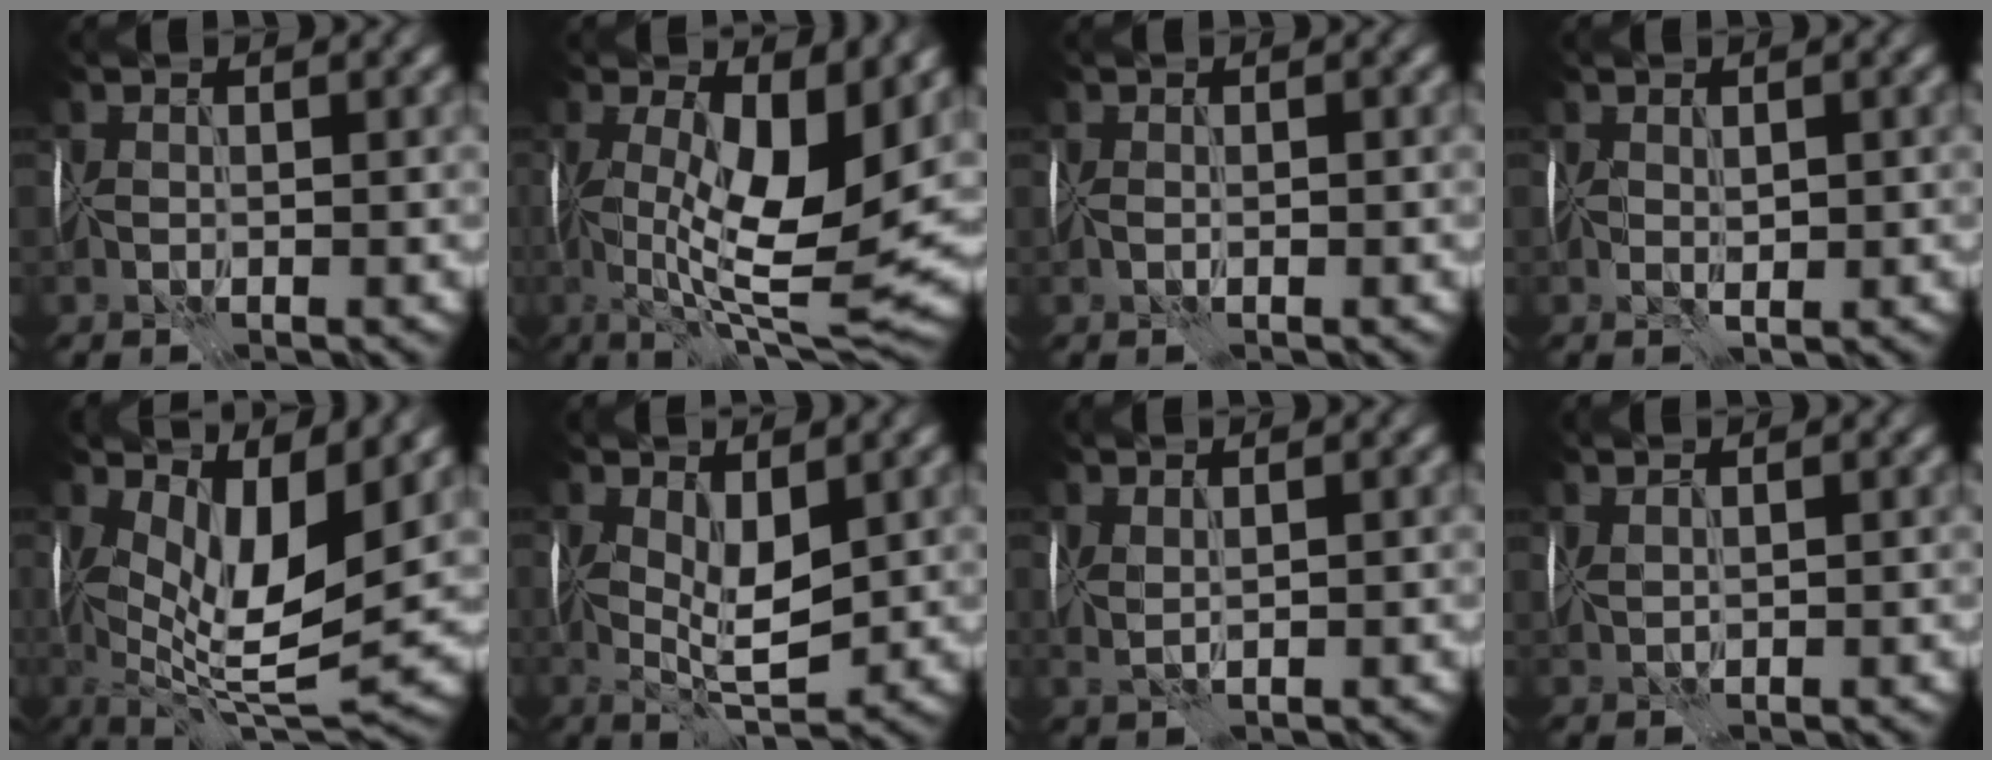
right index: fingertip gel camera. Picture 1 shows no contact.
{"total": 10.8, "force": [1.1, 3.7, 10.1], "torque": [-0.161, -0.013, 0.018]}
{"total": 0.9, "force": [-0.1, 0.4, 0.8], "torque": [-0.015, 0.003, 0.000]}
{"total": 1.7, "force": [0.1, 0.9, 1.4], "torque": [-0.027, -0.001, 0.003]}
{"total": 9.8, "force": [2.5, 3.7, 8.7], "torque": [-0.155, -0.004, 0.044]}
{"total": 5.0, "force": [0.8, 2.2, 4.5], "torque": [-0.094, -0.007, 0.017]}
{"total": 1.6, "force": [1.0, 0.4, 1.2], "torque": [-0.025, 0.003, 0.018]}
{"total": 2.1, "force": [1.6, 0.7, 1.2], "torque": [-0.016, 0.014, 0.013]}